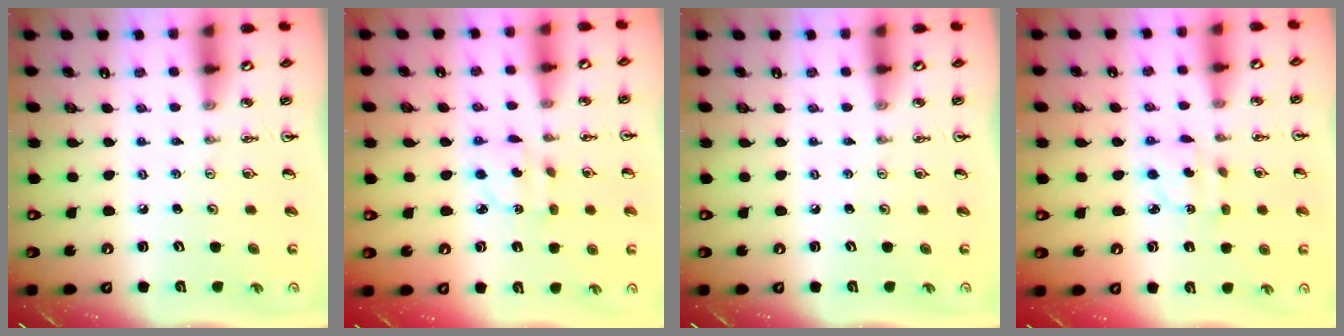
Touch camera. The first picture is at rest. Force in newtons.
{"total": 2.7, "press": 2.7, "slide": 0.2}
{"total": 0.0}
{"total": 2.7, "press": 2.7, "slide": 0.2}